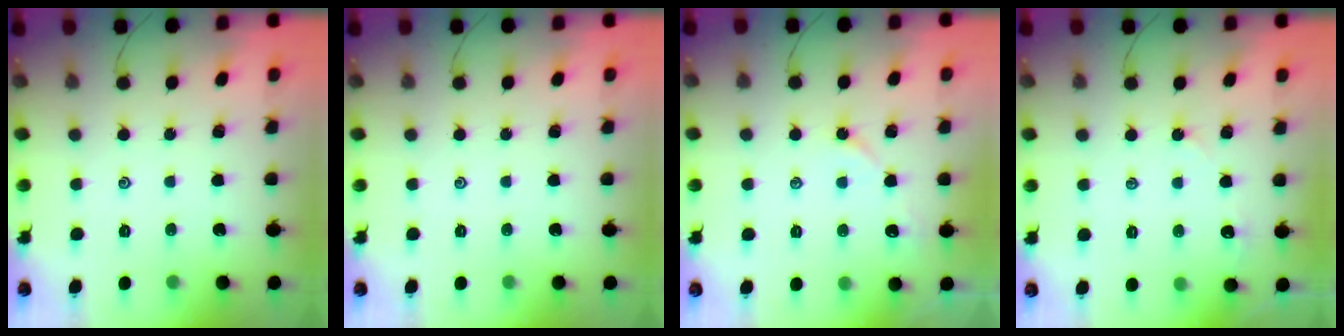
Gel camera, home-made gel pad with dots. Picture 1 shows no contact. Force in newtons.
{"total": 0.0}
{"total": 5.5, "press": 5.4, "slide": 0.6}
{"total": 2.9, "press": 2.8, "slide": 0.3}